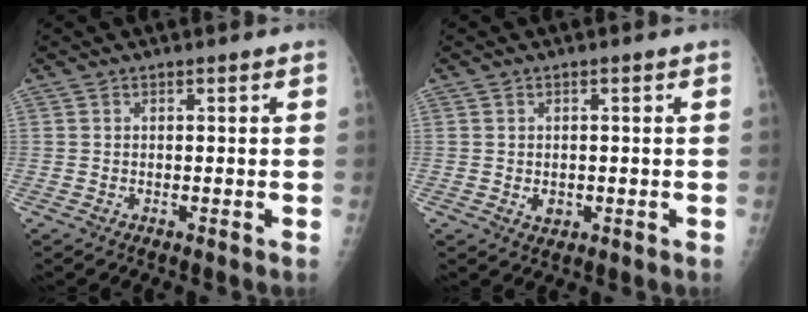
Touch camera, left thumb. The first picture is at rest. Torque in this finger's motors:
{"motor_torque": [-0.09, 0.04, 0.15, 0.02, 0.00]}